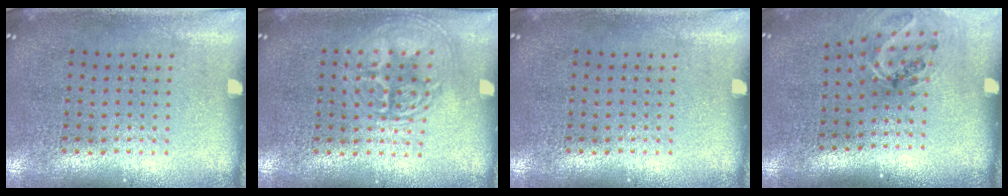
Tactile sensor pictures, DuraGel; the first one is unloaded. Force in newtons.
{"total": 2.0, "press": 1.9, "slide": 0.3}
{"total": 0.0}
{"total": 1.2, "press": 1.0, "slide": 0.6}